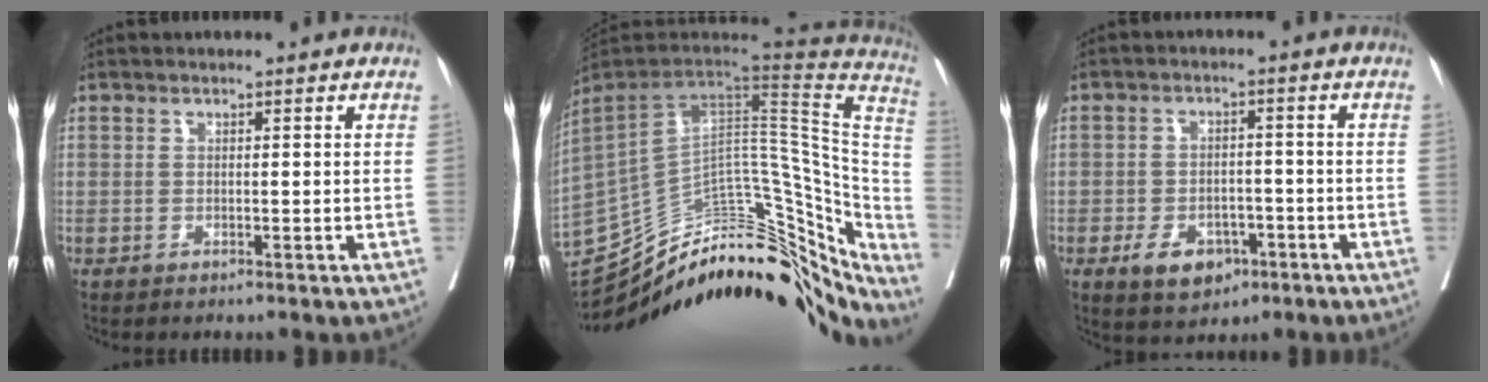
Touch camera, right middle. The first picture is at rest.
{"total": 36.7, "force": [-28.0, 14.5, 18.8], "torque": [-0.217, 0.021, -0.373]}
{"total": 6.9, "force": [-3.6, 4.3, 3.9], "torque": [-0.059, 0.007, -0.050]}